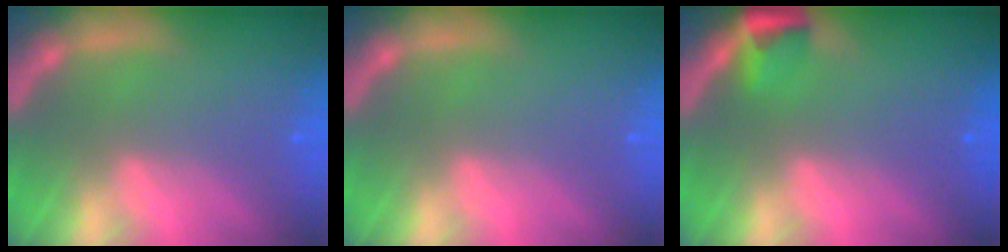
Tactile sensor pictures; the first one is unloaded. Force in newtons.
{"total": 0.0}
{"total": 2.4}